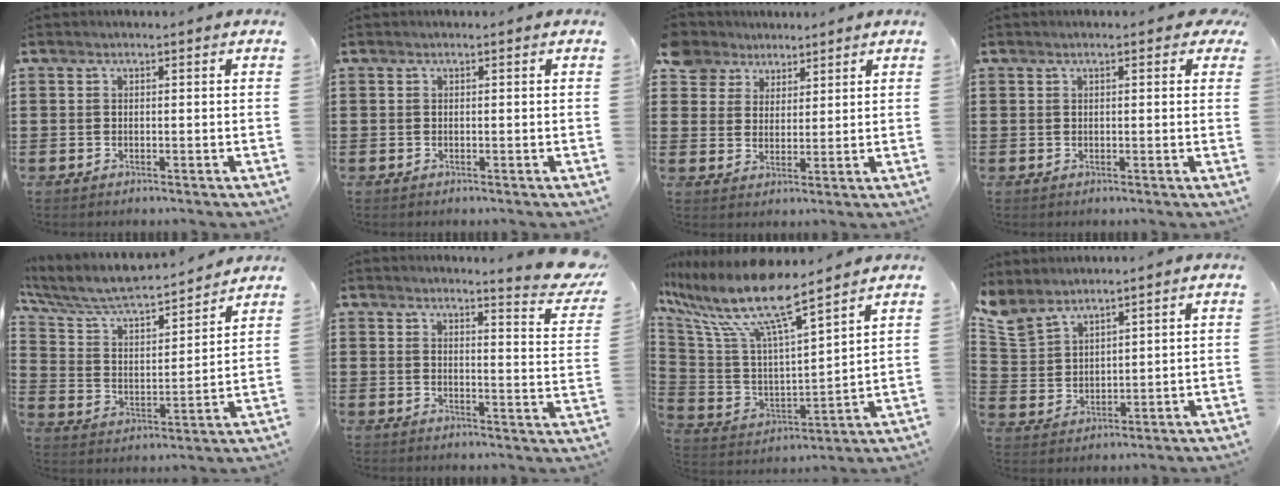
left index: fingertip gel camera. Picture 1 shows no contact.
{"total": 0.0}
{"total": 5.0, "force": [3.8, 3.3, 0.4], "torque": [-0.032, 0.007, 0.073]}
{"total": 1.4, "force": [0.5, 0.3, 1.2], "torque": [-0.025, 0.003, 0.008]}
{"total": 7.0, "force": [6.5, 1.0, 2.5], "torque": [-0.080, -0.051, 0.104]}
{"total": 5.0, "force": [4.4, -0.7, 2.2], "torque": [-0.037, -0.036, 0.070]}
{"total": 12.6, "force": [9.5, 1.6, 8.1], "torque": [-0.197, -0.066, 0.158]}
{"total": 5.1, "force": [4.7, 1.8, 1.2], "torque": [-0.046, -0.014, 0.086]}